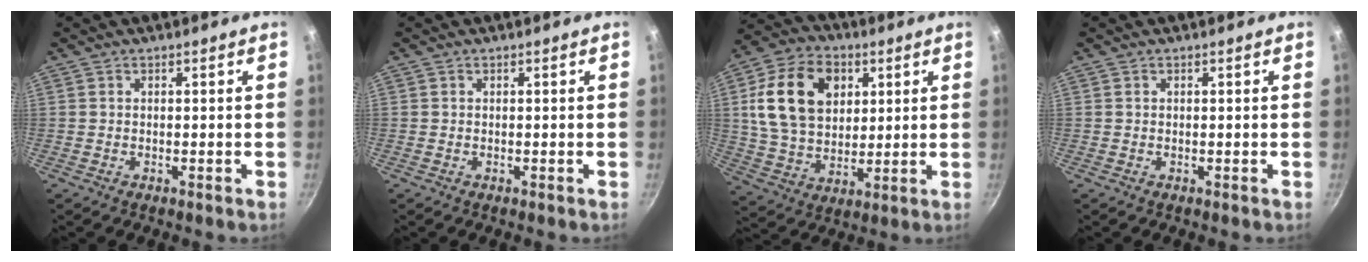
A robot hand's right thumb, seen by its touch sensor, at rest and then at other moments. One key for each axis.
{"total": 0.0}
{"total": 18.2, "fx": 4.9, "fy": 13.1, "fz": 11.6, "tx": -0.191, "ty": -0.003, "tz": 0.087}
{"total": 0.0}